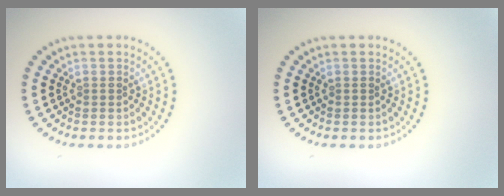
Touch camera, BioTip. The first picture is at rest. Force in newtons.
{"total": 0.0}